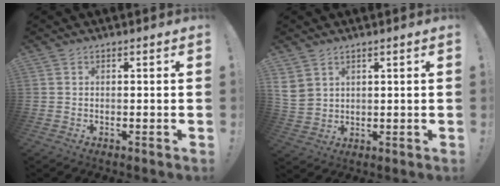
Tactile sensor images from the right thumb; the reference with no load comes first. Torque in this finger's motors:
{"motor_torque": [0.07, 0.77, 0.53, 0.01, 0.14]}